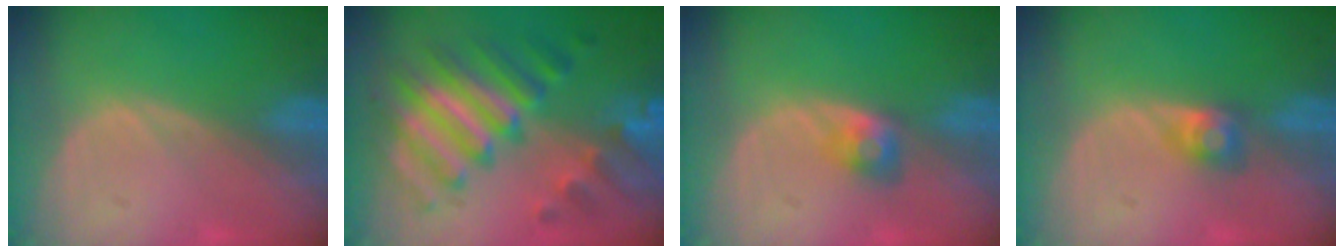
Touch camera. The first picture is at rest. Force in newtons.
{"total": 10.5, "press": 10.5, "slide": 0.9}
{"total": 2.8, "press": 2.6, "slide": 1.2}
{"total": 2.7, "press": 2.5, "slide": 1.0}